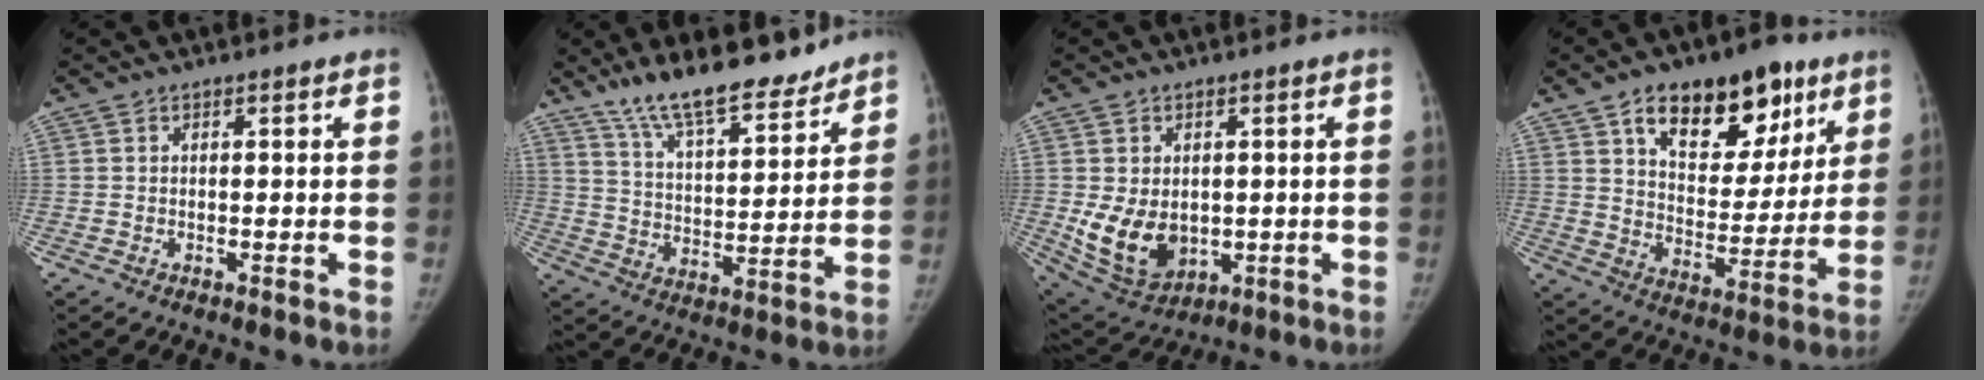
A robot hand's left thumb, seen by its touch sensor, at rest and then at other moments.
{"total": 15.4, "force": [12.5, 4.3, 7.8], "torque": [-0.101, -0.070, 0.214]}
{"total": 10.8, "force": [-0.9, 8.0, 7.2], "torque": [-0.105, -0.014, 0.010]}
{"total": 20.0, "force": [11.1, 11.3, 12.3], "torque": [-0.125, -0.037, 0.173]}